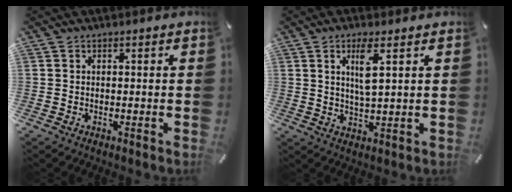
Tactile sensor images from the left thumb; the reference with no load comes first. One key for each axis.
{"total": 6.4, "fx": 2.6, "fy": 1.4, "fz": 5.7, "tx": -0.103, "ty": -0.005, "tz": 0.039}